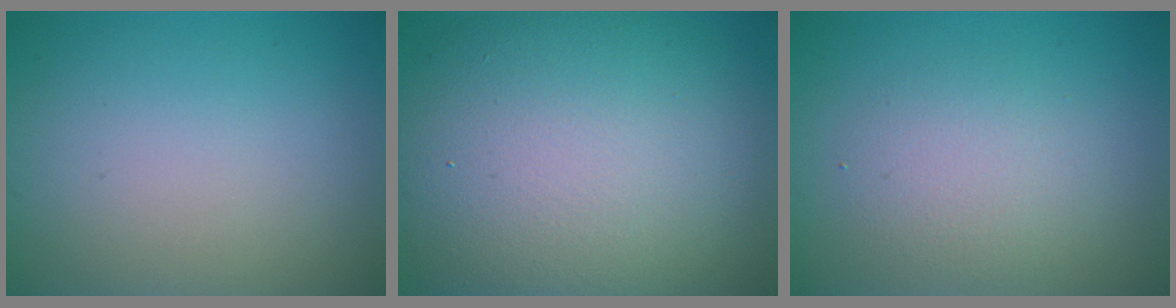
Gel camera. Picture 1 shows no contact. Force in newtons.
{"total": 13.8, "press": 13.8, "slide": 1.2}
{"total": 2.8, "press": 2.8, "slide": 0.2}